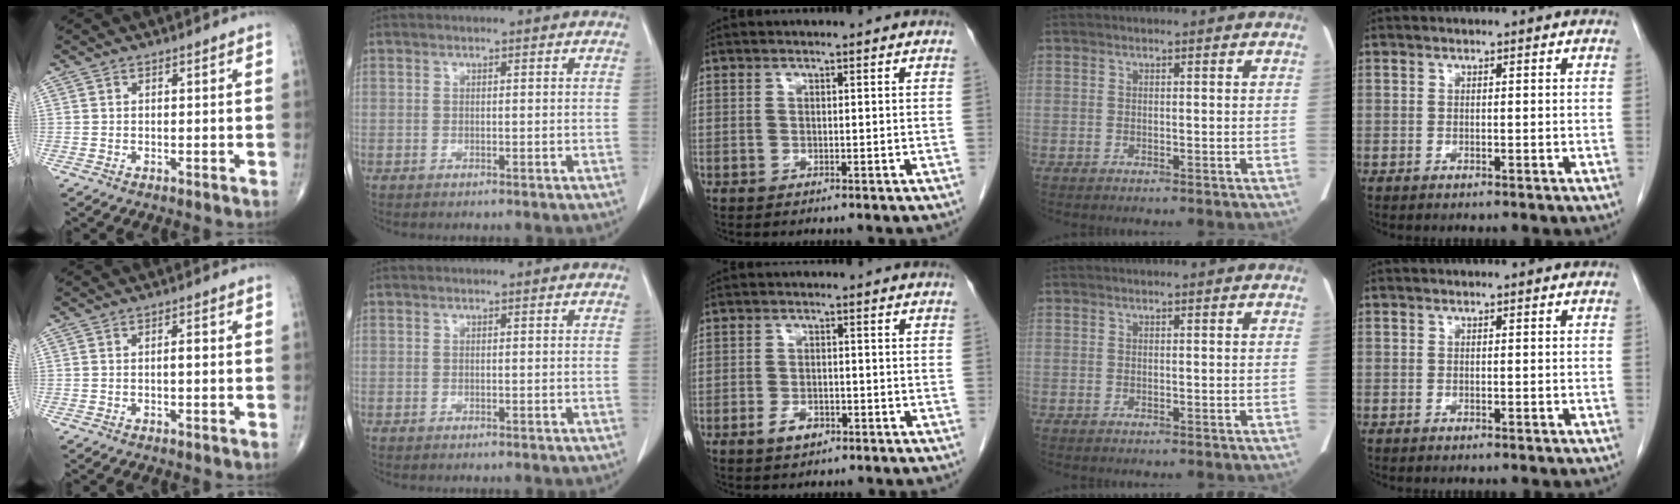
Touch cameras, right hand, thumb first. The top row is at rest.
{"thumb": {"total": 1.4, "force": [-0.1, 0.5, 1.3], "torque": [-0.018, 0.002, -0.005]}, "middle": {"total": 2.9, "force": [-1.6, 1.6, 1.8], "torque": [-0.032, 0.003, -0.022]}}